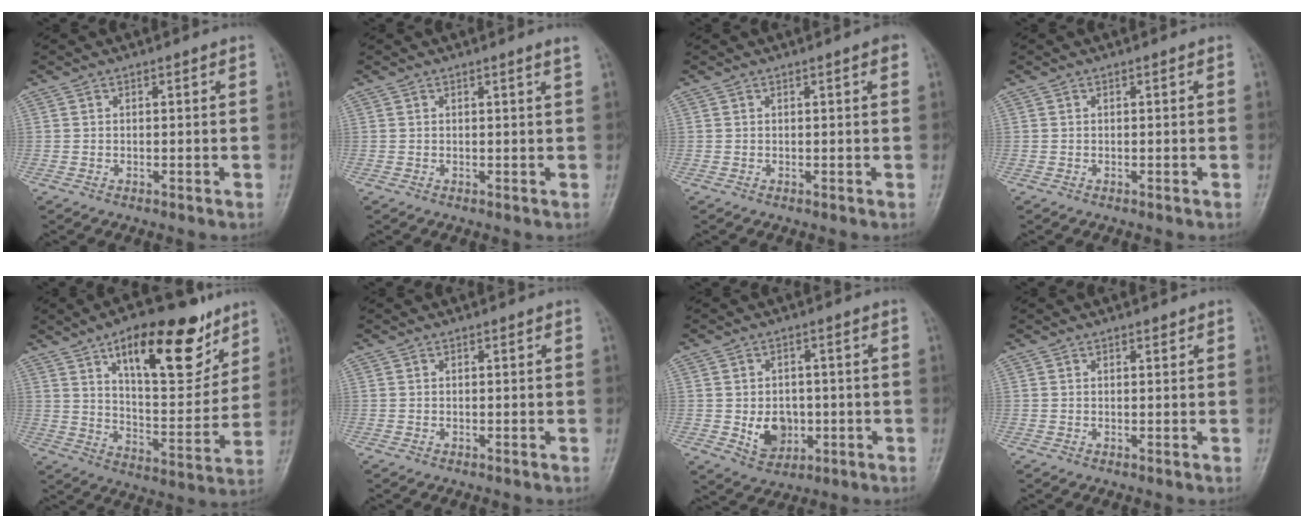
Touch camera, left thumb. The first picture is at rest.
{"total": 1.1, "force": [0.7, -0.4, 0.8], "torque": [-0.020, -0.007, 0.012]}
{"total": 1.2, "force": [0.6, 0.2, 1.1], "torque": [-0.017, 0.001, 0.004]}
{"total": 0.0}
{"total": 20.8, "force": [11.8, 8.5, 14.8], "torque": [-0.175, -0.057, 0.191]}
{"total": 0.0}
{"total": 7.1, "force": [-1.1, 5.6, 4.1], "torque": [-0.037, 0.000, -0.007]}
{"total": 0.9, "force": [0.6, 0.5, 0.4], "torque": [-0.001, -0.003, 0.006]}